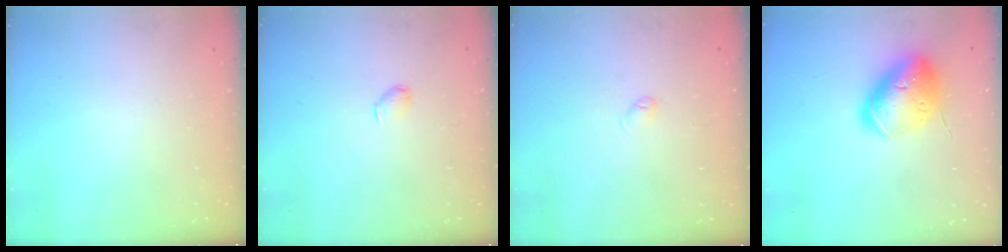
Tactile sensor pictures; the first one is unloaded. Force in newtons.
{"total": 2.9, "press": 2.9, "slide": 0.5}
{"total": 3.0, "press": 2.9, "slide": 0.6}
{"total": 16.2, "press": 16.0, "slide": 2.7}